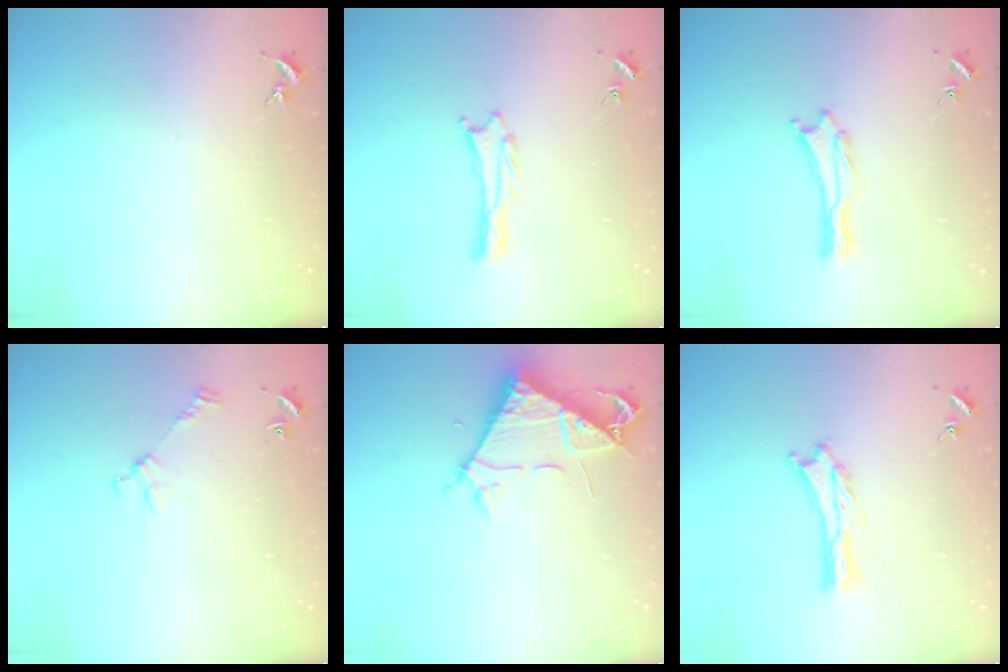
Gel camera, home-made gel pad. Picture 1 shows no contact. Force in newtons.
{"total": 0.6, "press": 0.6, "slide": 0.1}
{"total": 0.6, "press": 0.5, "slide": 0.1}
{"total": 3.1, "press": 3.1, "slide": 0.2}
{"total": 7.5, "press": 7.5, "slide": 0.7}
{"total": 0.6, "press": 0.6, "slide": 0.2}